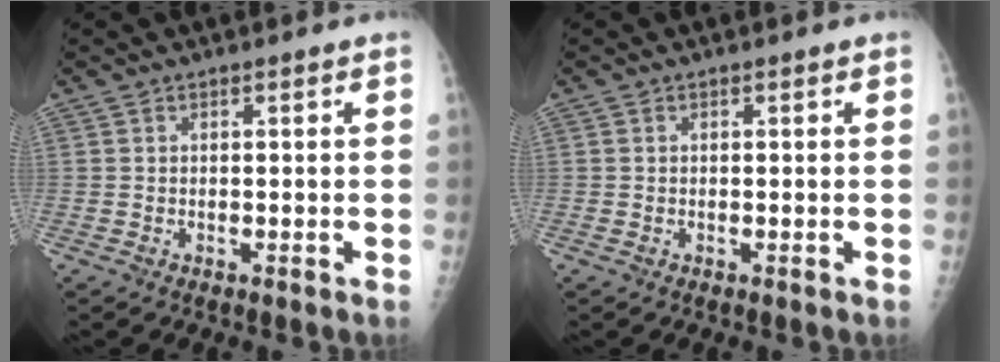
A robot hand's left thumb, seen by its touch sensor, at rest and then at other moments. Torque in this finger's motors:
{"motor_torque": [-0.03, 0.37, -0.04, 0.05, 0.05]}